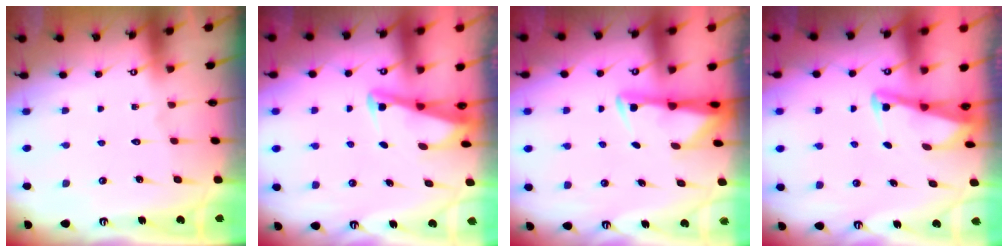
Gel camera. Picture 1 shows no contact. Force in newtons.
{"total": 2.9, "press": 2.8, "slide": 0.3}
{"total": 3.1, "press": 3.1, "slide": 0.5}
{"total": 3.0, "press": 3.0, "slide": 0.4}